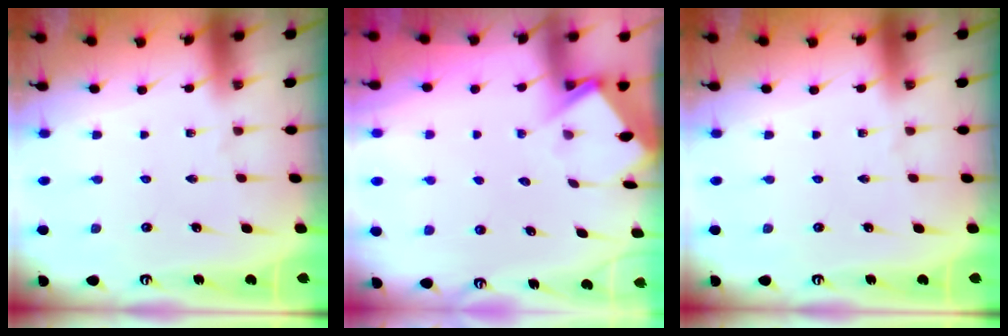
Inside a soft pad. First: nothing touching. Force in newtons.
{"total": 3.9, "press": 3.9, "slide": 0.4}
{"total": 0.0}